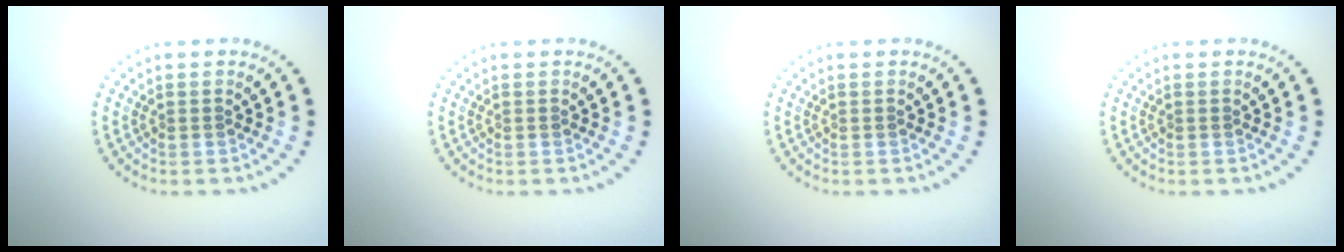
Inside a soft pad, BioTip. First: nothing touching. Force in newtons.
{"total": 0.0}
{"total": 0.0}
{"total": 0.0}